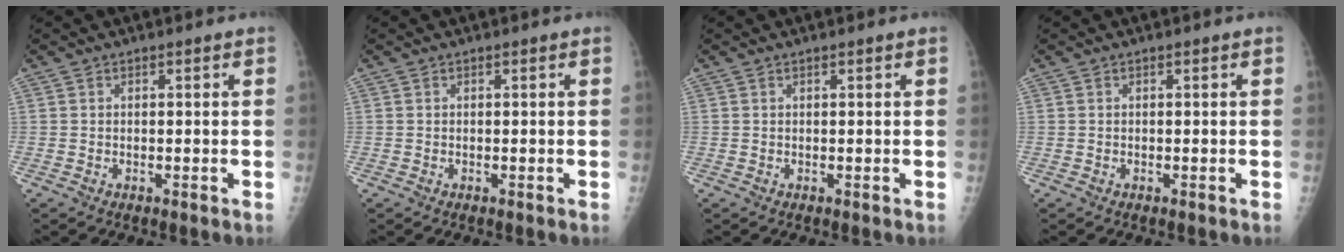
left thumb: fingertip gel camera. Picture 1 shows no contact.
{"total": 0.0}
{"total": 0.0}
{"total": 0.0}